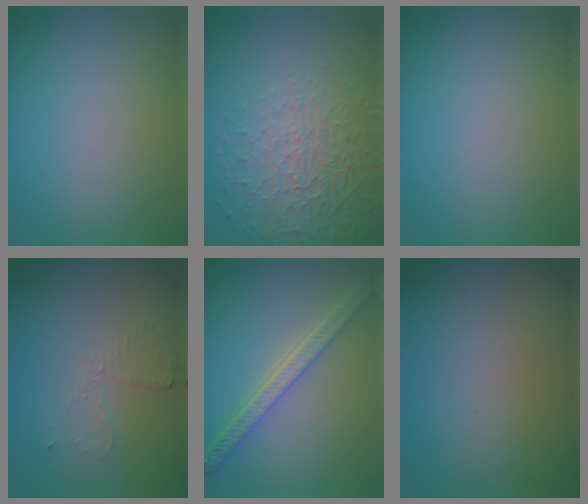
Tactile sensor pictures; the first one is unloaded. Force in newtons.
{"total": 4.6, "press": 4.1, "slide": 2.1}
{"total": 0.0}
{"total": 1.9, "press": 1.9, "slide": 0.4}
{"total": 4.8, "press": 3.8, "slide": 3.0}
{"total": 0.0}